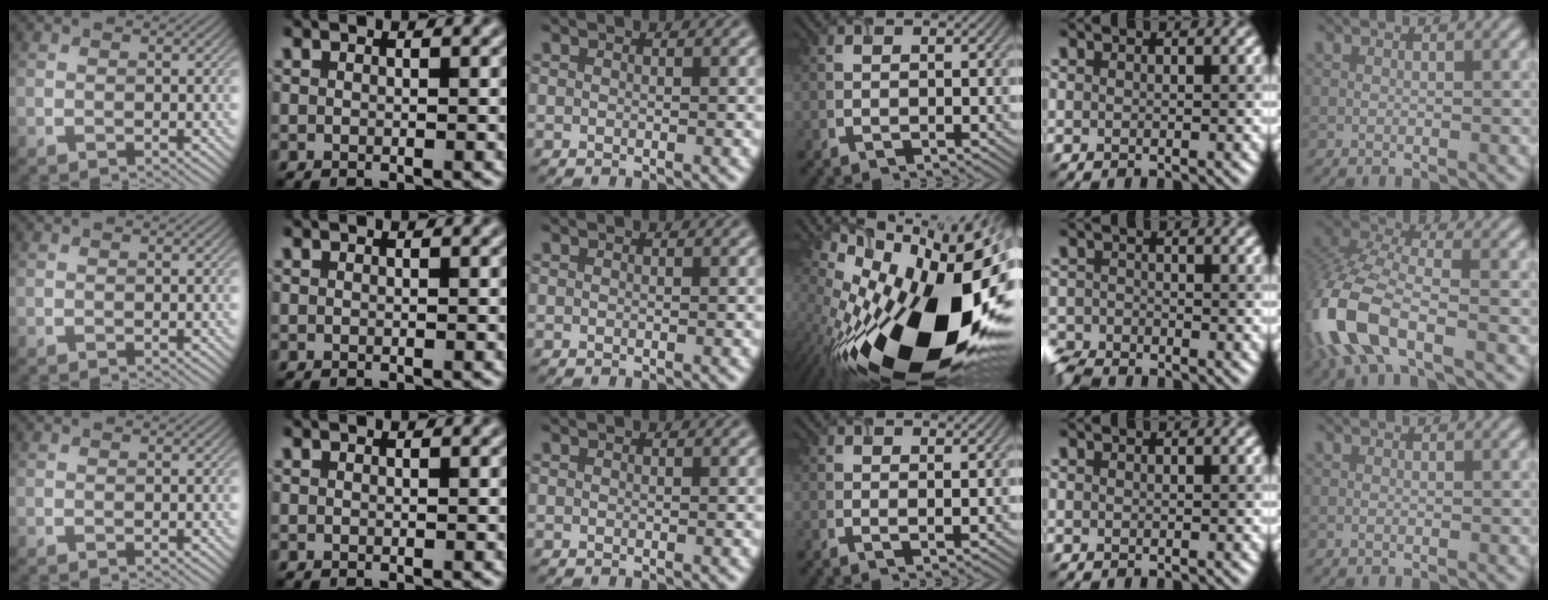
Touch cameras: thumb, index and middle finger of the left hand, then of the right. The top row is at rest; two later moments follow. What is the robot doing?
{"motion": "lift_and_place", "object": "timer"}